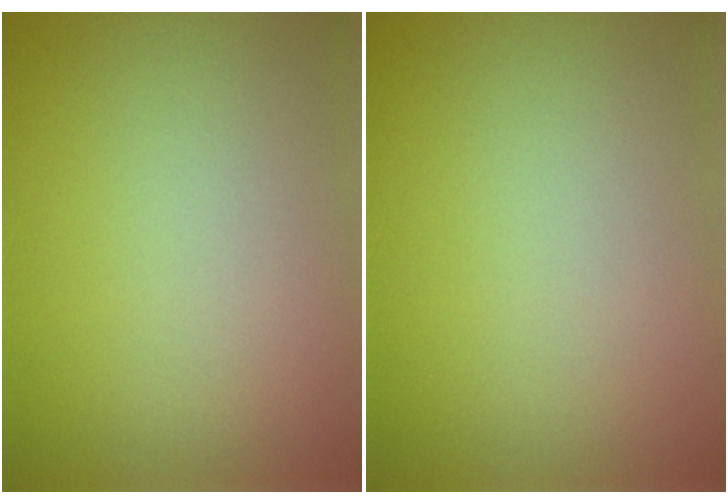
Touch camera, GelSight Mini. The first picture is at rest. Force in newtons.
{"total": 0.0}